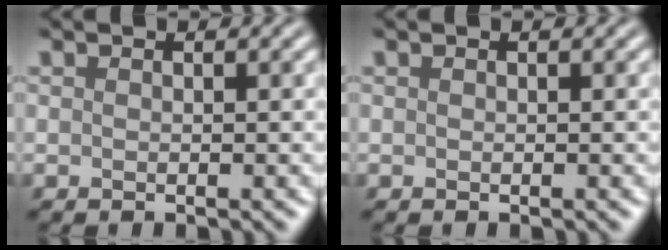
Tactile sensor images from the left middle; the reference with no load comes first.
{"total": 0.0}